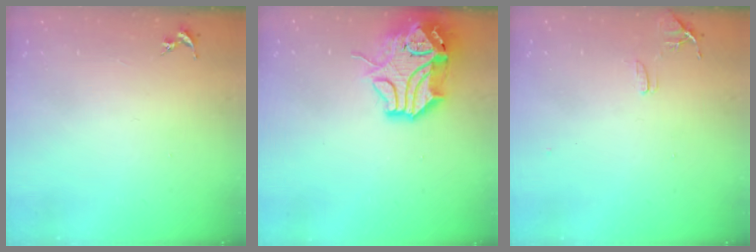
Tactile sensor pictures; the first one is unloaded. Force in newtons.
{"total": 15.5, "press": 15.3, "slide": 2.3}
{"total": 7.7, "press": 7.7, "slide": 0.7}